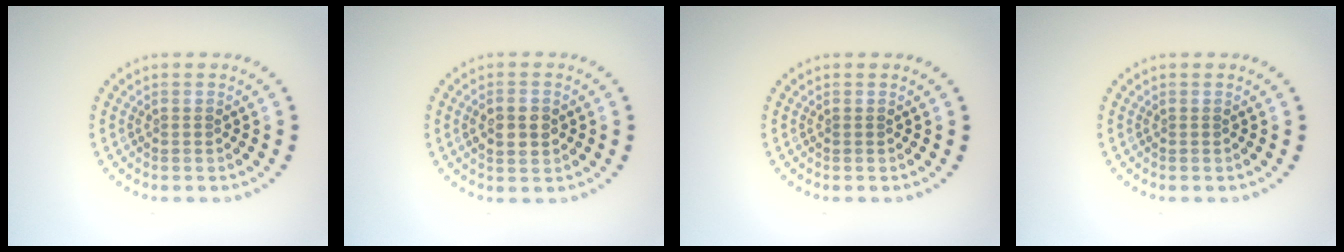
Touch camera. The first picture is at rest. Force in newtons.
{"total": 3.2, "press": 3.2, "slide": 0.2}
{"total": 0.0}
{"total": 0.0}